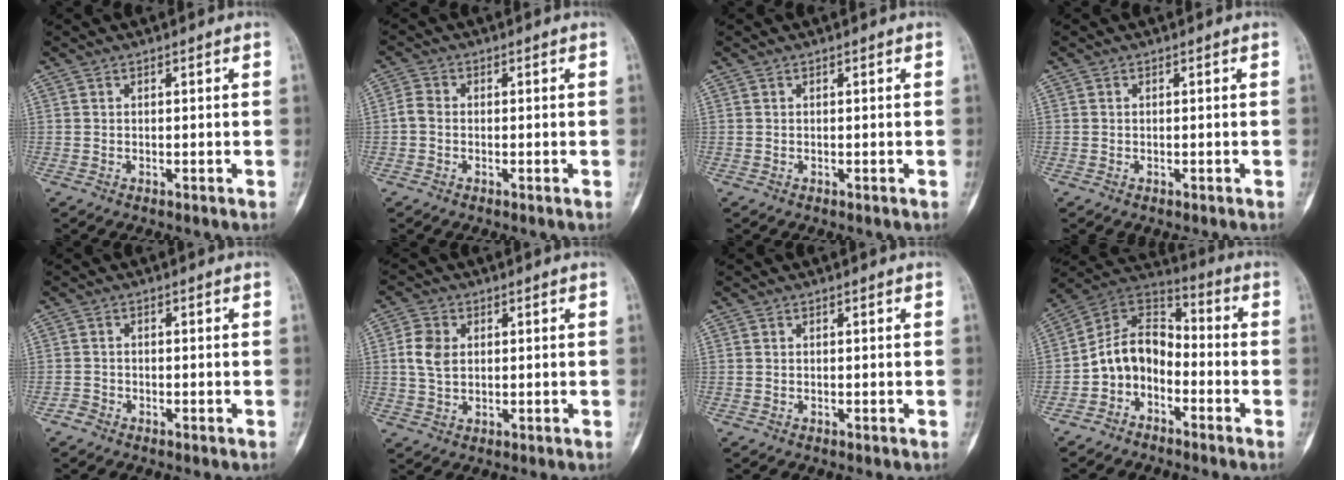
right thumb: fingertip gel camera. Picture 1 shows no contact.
{"total": 2.5, "force": [-0.4, 2.0, 1.5], "torque": [-0.025, 0.004, -0.017]}
{"total": 0.0}
{"total": 0.0}
{"total": 1.7, "force": [-1.2, 1.2, 0.0], "torque": [0.004, 0.008, -0.027]}
{"total": 5.6, "force": [0.7, 4.1, 3.7], "torque": [-0.067, 0.001, 0.013]}
{"total": 0.0}
{"total": 11.5, "force": [-3.9, 8.5, 6.7], "torque": [-0.094, 0.074, -0.086]}